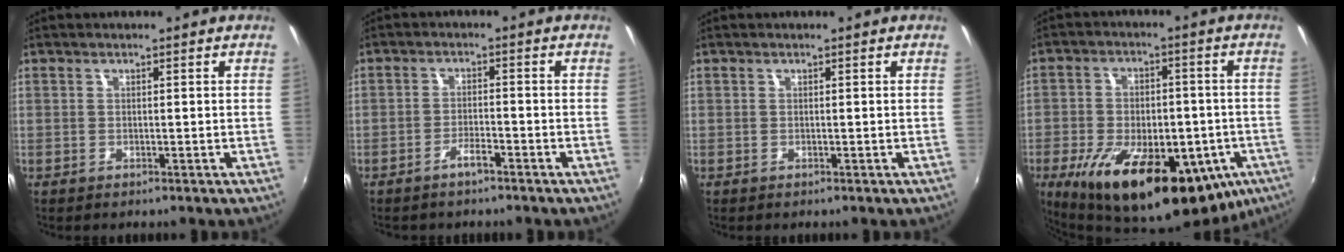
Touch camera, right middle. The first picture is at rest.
{"total": 2.7, "force": [-2.2, 0.5, 1.4], "torque": [-0.039, 0.004, -0.039]}
{"total": 0.0}
{"total": 27.9, "force": [-12.6, 14.1, 20.5], "torque": [-0.371, -0.038, -0.160]}